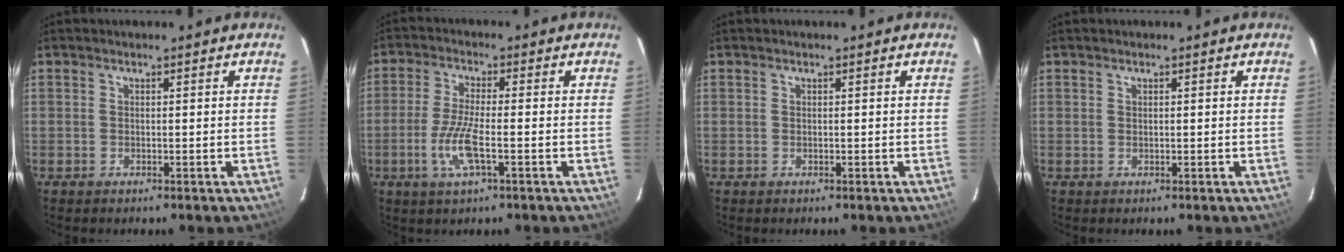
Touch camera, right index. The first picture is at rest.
{"total": 7.3, "force": [-2.5, 1.1, 6.7], "torque": [-0.144, -0.006, -0.051]}
{"total": 0.0}
{"total": 0.0}